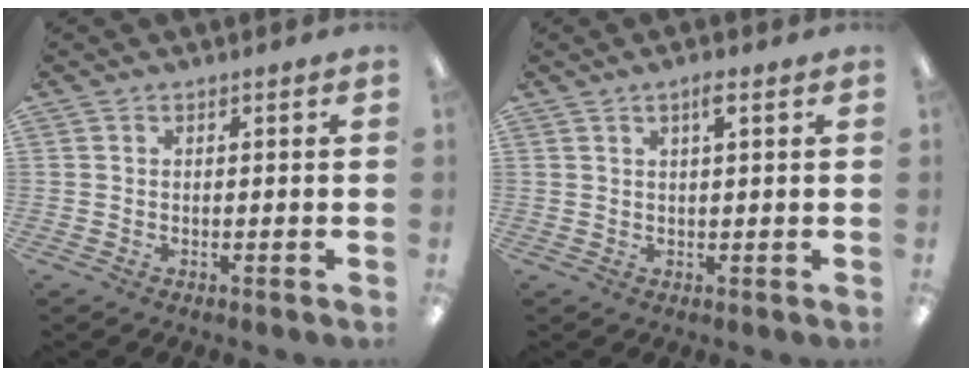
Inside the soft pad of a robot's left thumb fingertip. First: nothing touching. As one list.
[{"total": 2.6, "force": [1.6, 0.4, 2.1], "torque": [-0.038, 0.001, 0.023]}]